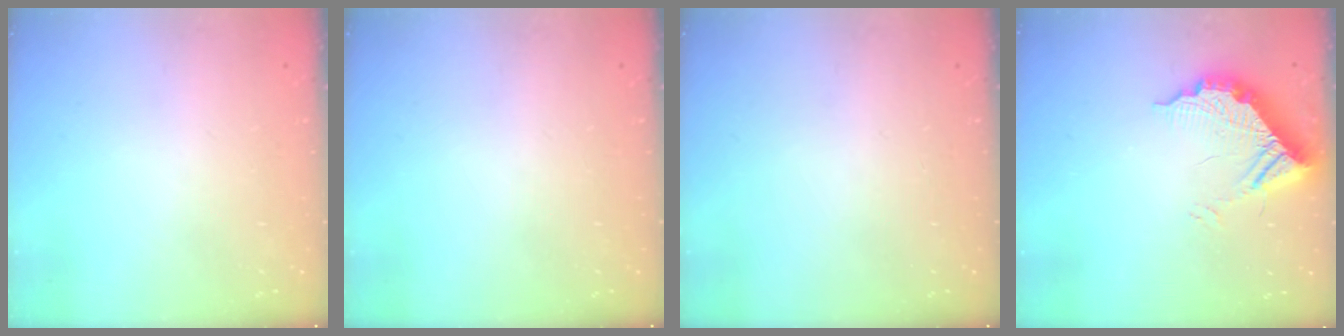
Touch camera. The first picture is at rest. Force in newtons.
{"total": 0.0}
{"total": 0.0}
{"total": 13.0, "press": 12.9, "slide": 1.1}